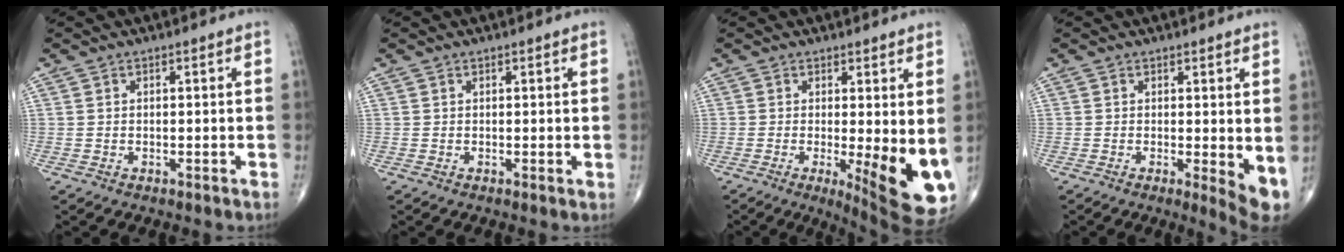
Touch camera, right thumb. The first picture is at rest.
{"total": 0.5, "force": [0.3, 0.1, 0.4], "torque": [-0.008, -0.003, 0.002]}
{"total": 13.0, "force": [-1.1, 4.0, 12.3], "torque": [-0.162, -0.029, -0.005]}
{"total": 5.1, "force": [0.3, 1.5, 4.9], "torque": [-0.065, -0.014, 0.006]}